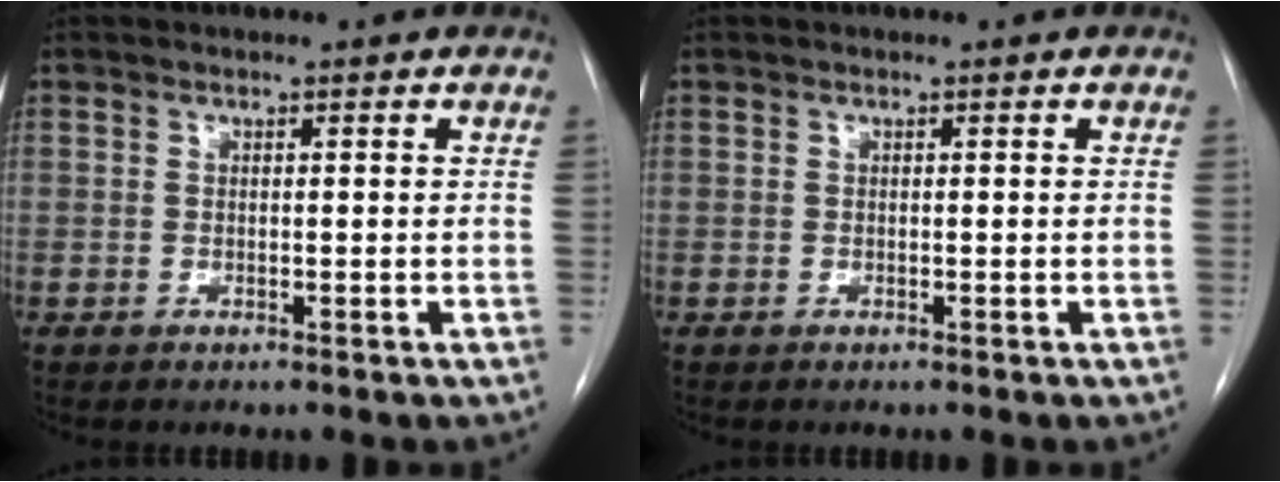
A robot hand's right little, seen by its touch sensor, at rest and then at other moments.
{"total": 0.0}